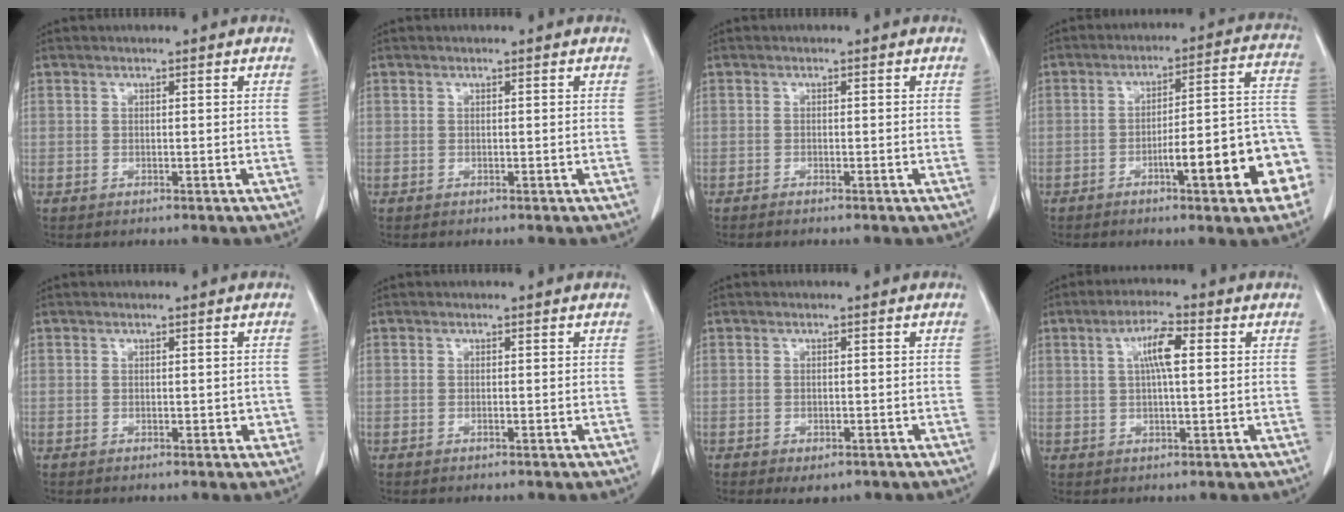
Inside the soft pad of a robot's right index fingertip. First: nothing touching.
{"total": 0.0}
{"total": 0.8, "force": [-0.7, 0.0, 0.4], "torque": [-0.010, -0.001, -0.011]}
{"total": 15.2, "force": [-5.9, 2.0, 13.9], "torque": [-0.137, 0.034, -0.074]}
{"total": 1.4, "force": [-0.2, 1.0, 1.0], "torque": [-0.006, 0.004, 0.001]}
{"total": 0.0}
{"total": 2.7, "force": [-1.7, 1.4, 1.5], "torque": [-0.016, -0.002, -0.014]}
{"total": 5.5, "force": [1.3, 0.9, 5.3], "torque": [-0.098, 0.011, 0.024]}